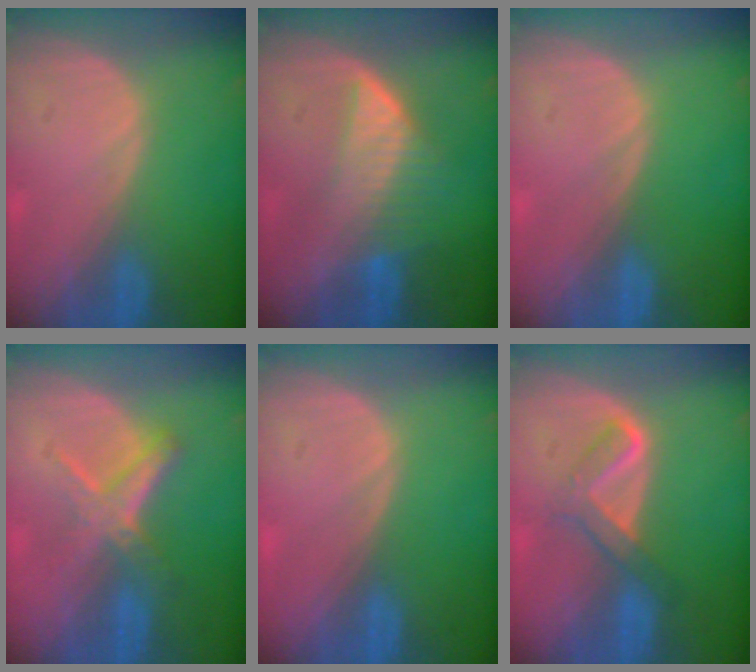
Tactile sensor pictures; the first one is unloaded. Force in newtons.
{"total": 6.9, "press": 6.0, "slide": 3.3}
{"total": 0.0}
{"total": 5.4, "press": 5.2, "slide": 1.3}
{"total": 0.0}
{"total": 4.6, "press": 4.5, "slide": 0.6}